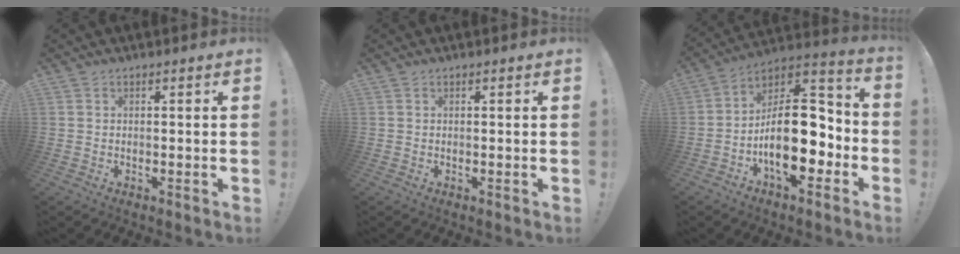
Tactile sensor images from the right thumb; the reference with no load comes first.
{"total": 0.0}
{"total": 21.9, "force": [-4.2, 11.5, 18.1], "torque": [-0.284, 0.020, -0.059]}